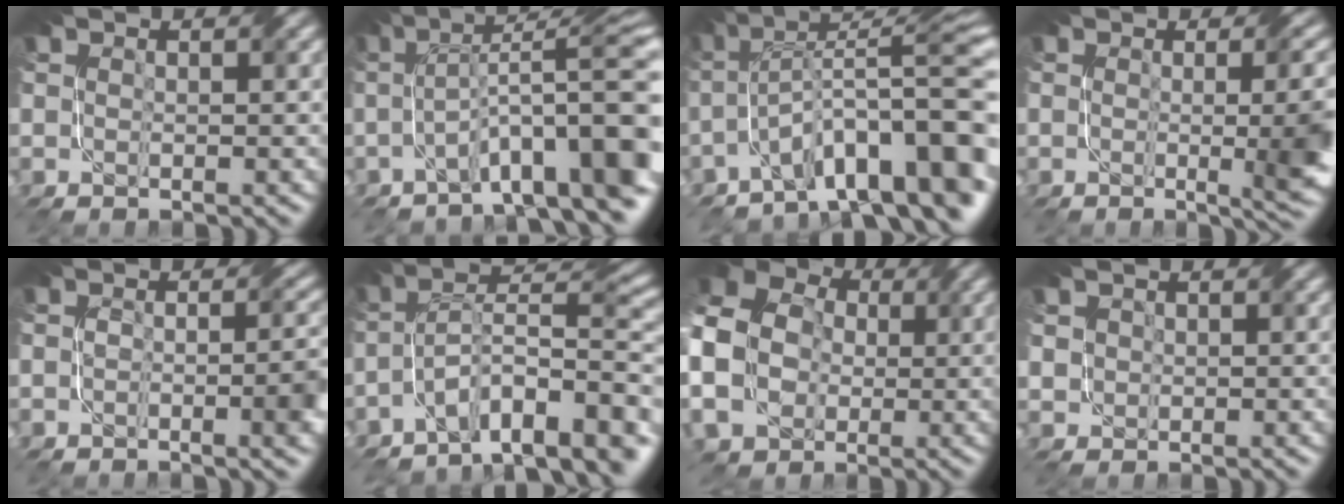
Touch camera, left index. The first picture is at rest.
{"total": 11.0, "force": [-3.2, 2.4, 10.2], "torque": [-0.139, 0.032, -0.048]}
{"total": 12.6, "force": [-5.9, 3.3, 10.6], "torque": [-0.155, 0.028, -0.088]}
{"total": 9.1, "force": [-0.4, 3.6, 8.3], "torque": [-0.059, -0.001, -0.004]}
{"total": 3.8, "force": [-1.2, 1.1, 3.5], "torque": [-0.055, -0.006, -0.017]}
{"total": 10.0, "force": [-6.4, 3.3, 7.0], "torque": [-0.095, 0.008, -0.122]}
{"total": 13.5, "force": [-1.5, 11.4, 7.0], "torque": [-0.166, -0.013, -0.061]}
{"total": 1.8, "force": [0.8, 1.6, 0.4], "torque": [-0.017, 0.002, 0.027]}